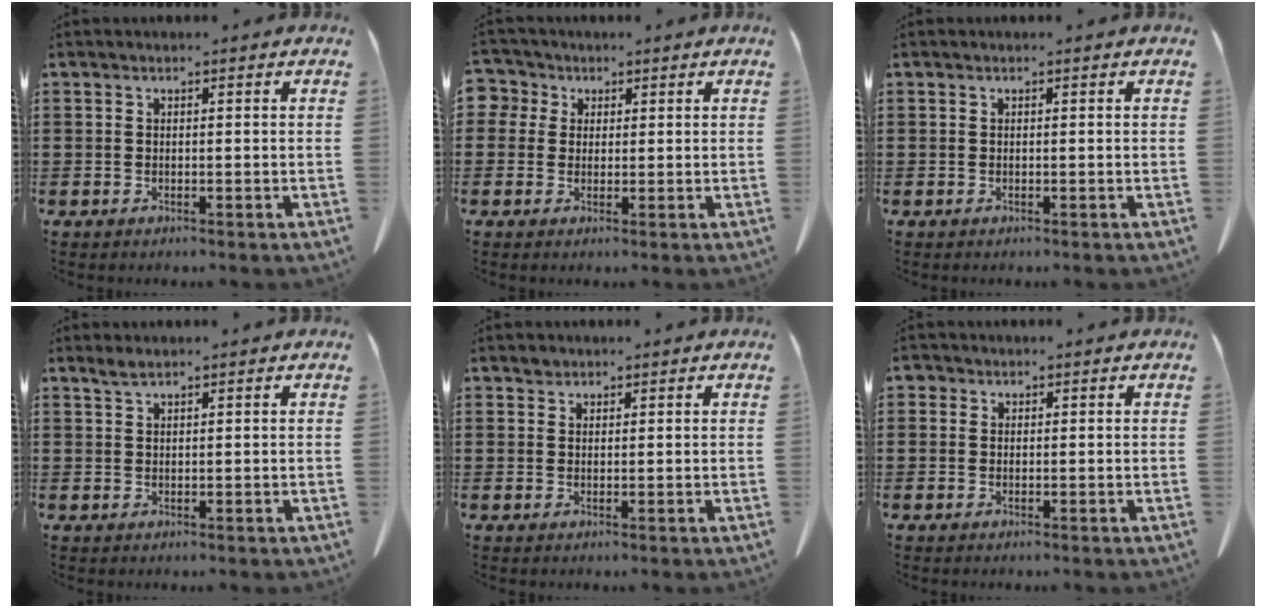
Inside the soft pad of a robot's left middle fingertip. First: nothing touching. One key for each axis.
{"total": 3.1, "fx": 1.4, "fy": 2.7, "fz": 0.2, "tx": -0.013, "ty": 0.008, "tz": 0.023}
{"total": 0.0}
{"total": 1.5, "fx": 1.2, "fy": 0.3, "fz": 0.9, "tx": -0.020, "ty": 0.001, "tz": 0.021}
{"total": 1.2, "fx": 1.0, "fy": 0.6, "fz": 0.1, "tx": -0.005, "ty": 0.002, "tz": 0.020}
{"total": 0.9, "fx": 0.4, "fy": 0.8, "fz": 0.2, "tx": -0.008, "ty": 0.006, "tz": 0.007}